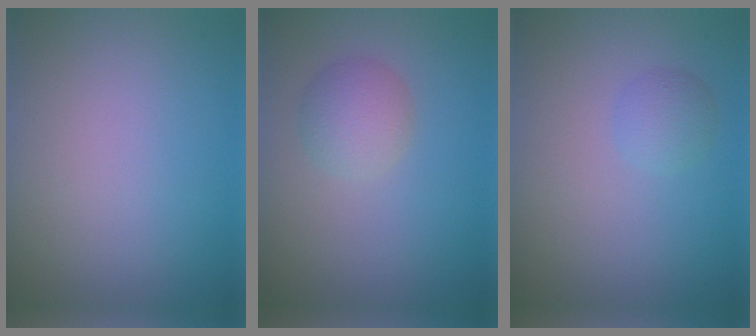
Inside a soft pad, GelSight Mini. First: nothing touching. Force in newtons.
{"total": 2.7, "press": 2.7, "slide": 0.1}
{"total": 1.5, "press": 1.5, "slide": 0.1}